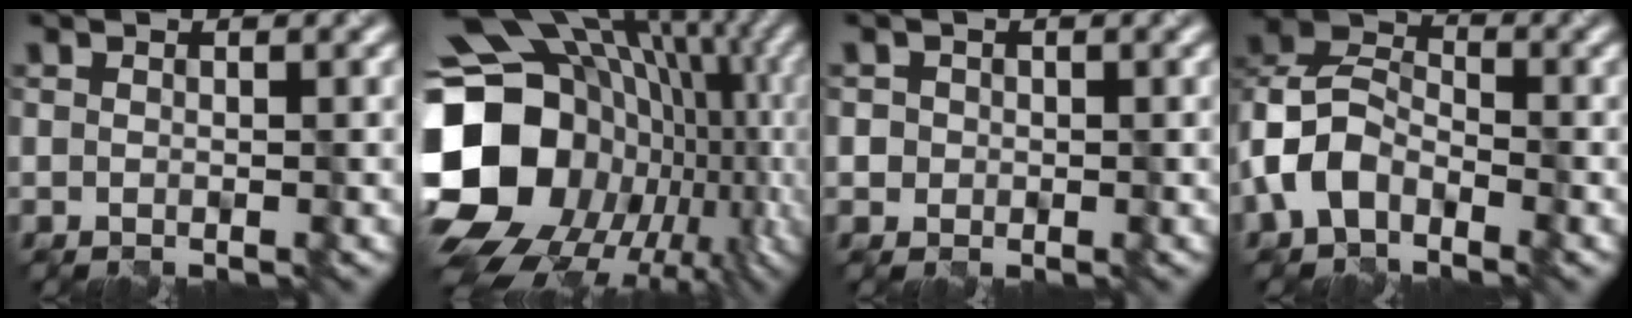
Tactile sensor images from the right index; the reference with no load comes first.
{"total": 18.9, "force": [-1.7, 15.0, 11.4], "torque": [-0.208, 0.010, -0.015]}
{"total": 1.8, "force": [0.3, 1.7, 0.6], "torque": [-0.008, 0.005, 0.010]}
{"total": 5.9, "force": [-2.8, 3.9, 3.4], "torque": [-0.078, 0.013, -0.070]}